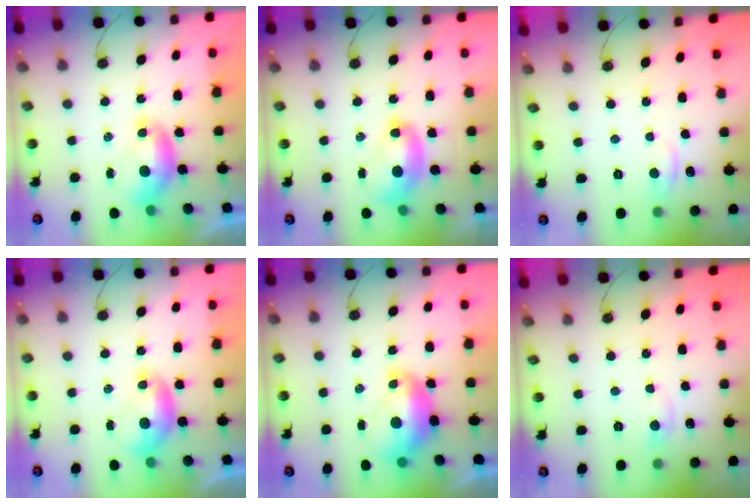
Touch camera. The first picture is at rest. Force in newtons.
{"total": 2.7, "press": 2.7, "slide": 0.1}
{"total": 1.1, "press": 0.7, "slide": 0.9}
{"total": 0.0}
{"total": 2.7, "press": 2.7, "slide": 0.7}
{"total": 0.6, "press": 0.0, "slide": 0.6}